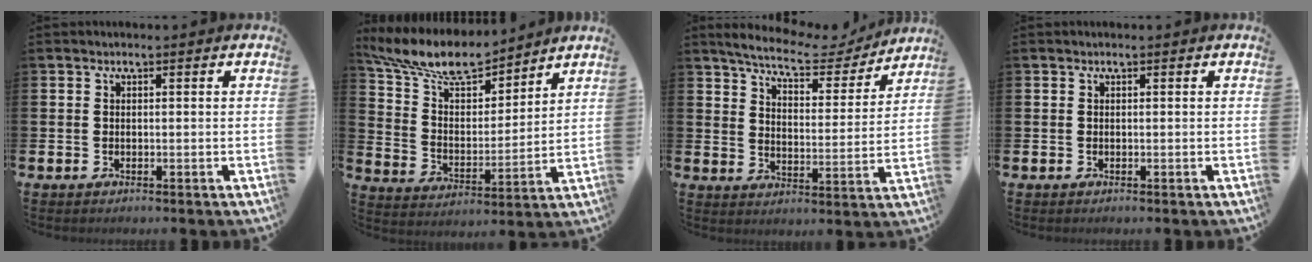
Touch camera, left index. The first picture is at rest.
{"total": 10.4, "force": [9.4, 2.8, 3.4], "torque": [-0.107, -0.056, 0.170]}
{"total": 7.5, "force": [6.8, 1.7, 2.5], "torque": [-0.064, -0.049, 0.113]}
{"total": 0.0}